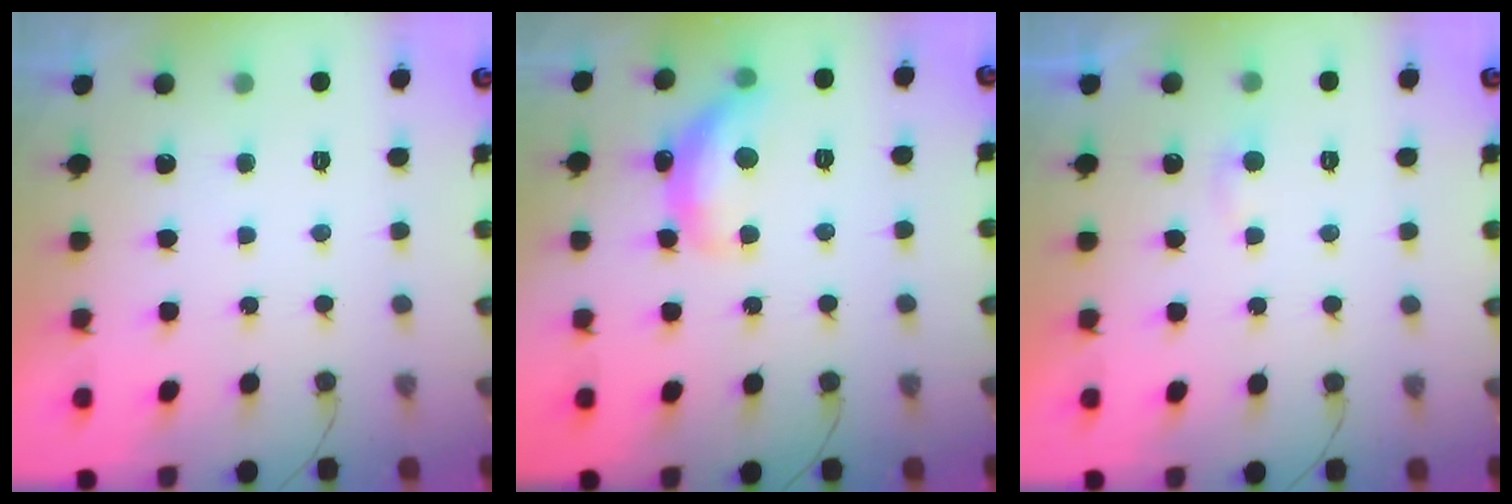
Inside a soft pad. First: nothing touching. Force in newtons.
{"total": 14.6, "press": 14.6, "slide": 0.7}
{"total": 3.5, "press": 3.4, "slide": 0.4}